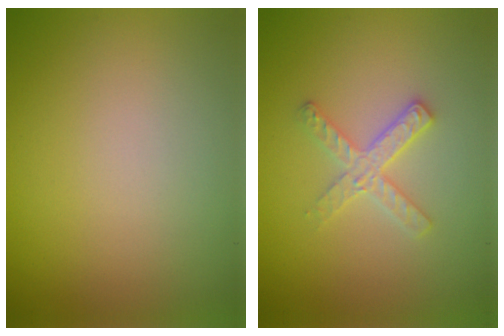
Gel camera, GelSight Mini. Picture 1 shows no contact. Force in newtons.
{"total": 2.6, "press": 2.5, "slide": 0.4}